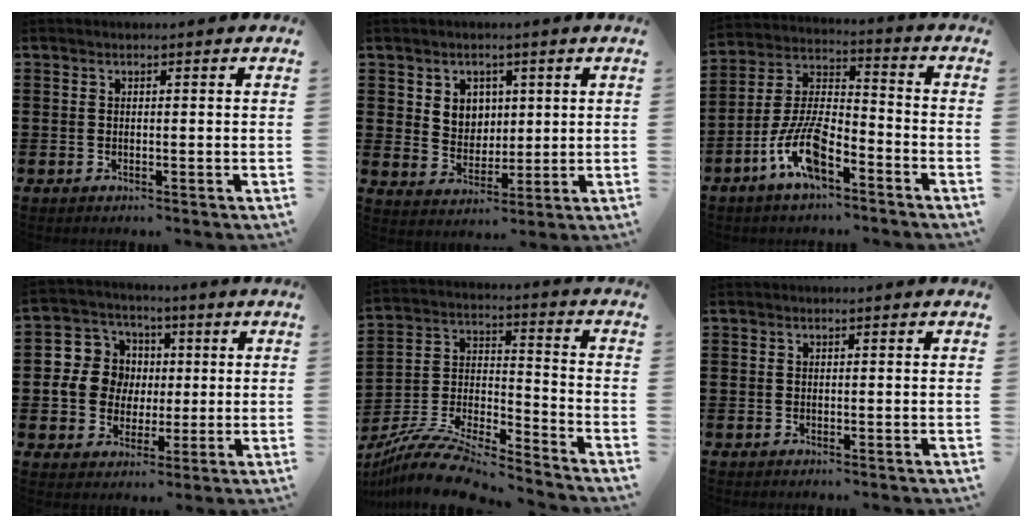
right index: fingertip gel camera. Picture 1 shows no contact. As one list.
[{"total": 4.7, "force": [2.0, 4.1, 1.2], "torque": [-0.028, 0.005, 0.032]}, {"total": 10.2, "force": [-6.1, 3.7, 7.2], "torque": [-0.171, -0.002, -0.121]}, {"total": 8.4, "force": [0.2, 8.0, 2.5], "torque": [-0.080, 0.013, 0.005]}, {"total": 10.7, "force": [-9.8, 1.6, 3.9], "torque": [-0.082, 0.015, -0.197]}, {"total": 0.0}]